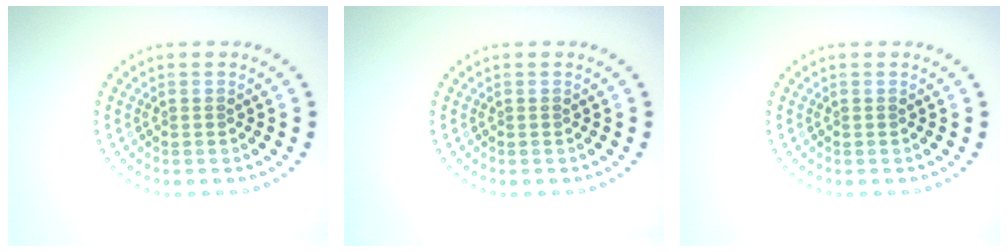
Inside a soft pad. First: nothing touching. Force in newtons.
{"total": 0.0}
{"total": 0.0}